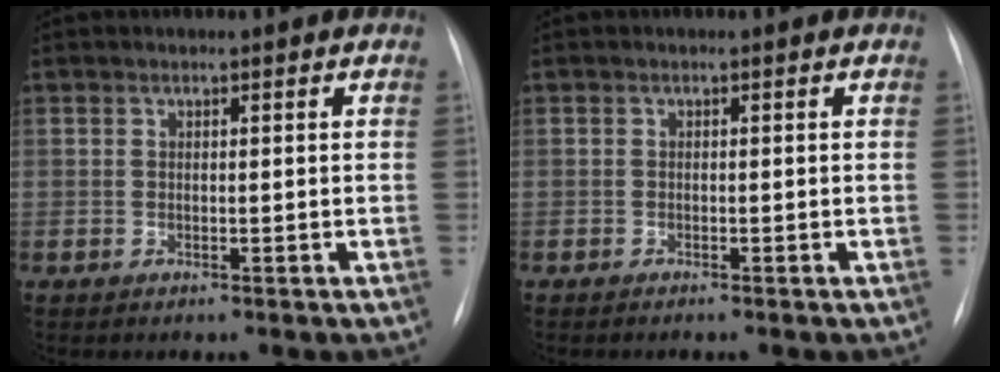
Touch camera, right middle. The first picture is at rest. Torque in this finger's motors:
{"motor_torque": [0.22, -0.47, 0.06, 0.01]}